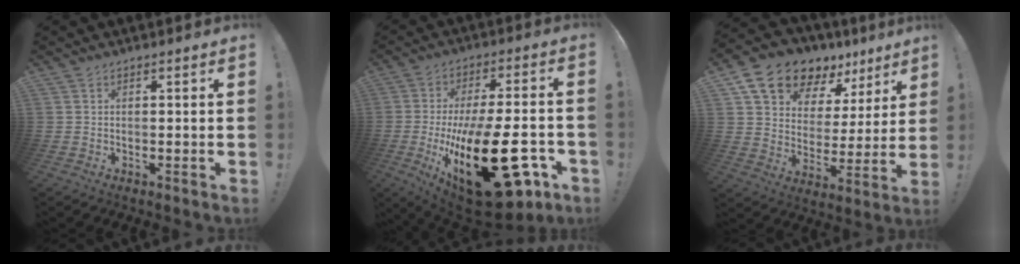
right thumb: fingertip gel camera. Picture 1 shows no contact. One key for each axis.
{"total": 32.5, "fx": -9.1, "fy": 13.0, "fz": 28.4, "tx": -0.460, "ty": 0.033, "tz": -0.123}
{"total": 15.3, "fx": 11.3, "fy": 8.4, "fz": 6.1, "tx": -0.102, "ty": -0.083, "tz": 0.212}